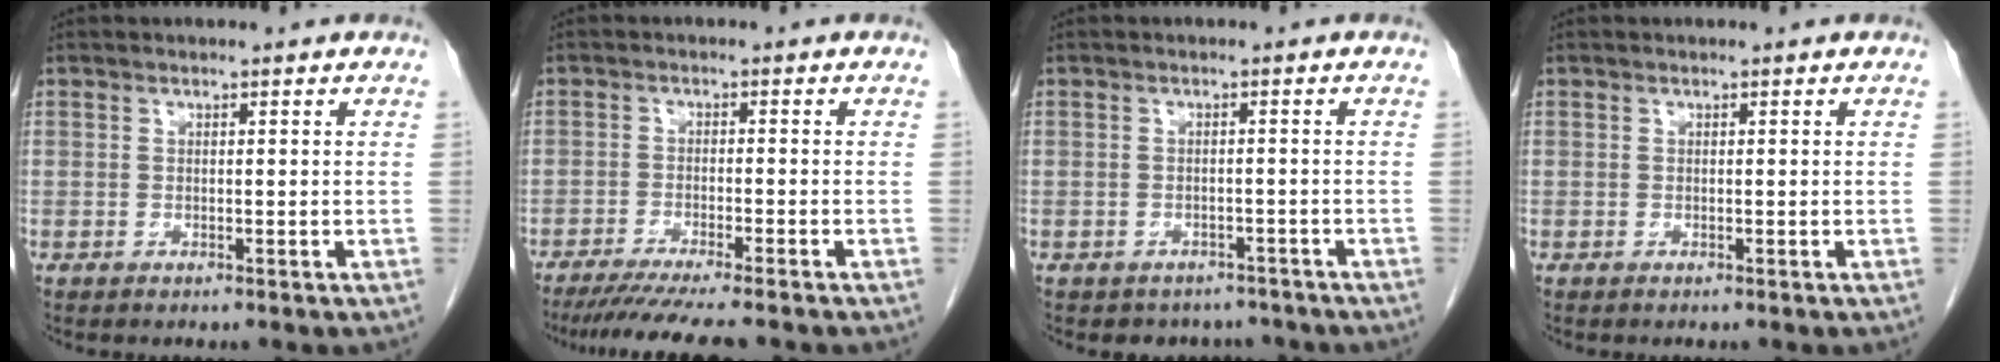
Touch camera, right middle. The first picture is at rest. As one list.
[{"total": 10.8, "force": [-9.2, -0.1, 5.6], "torque": [-0.068, -0.026, -0.140]}, {"total": 5.0, "force": [-4.3, 2.6, 0.1], "torque": [0.003, 0.010, -0.051]}, {"total": 0.0}]